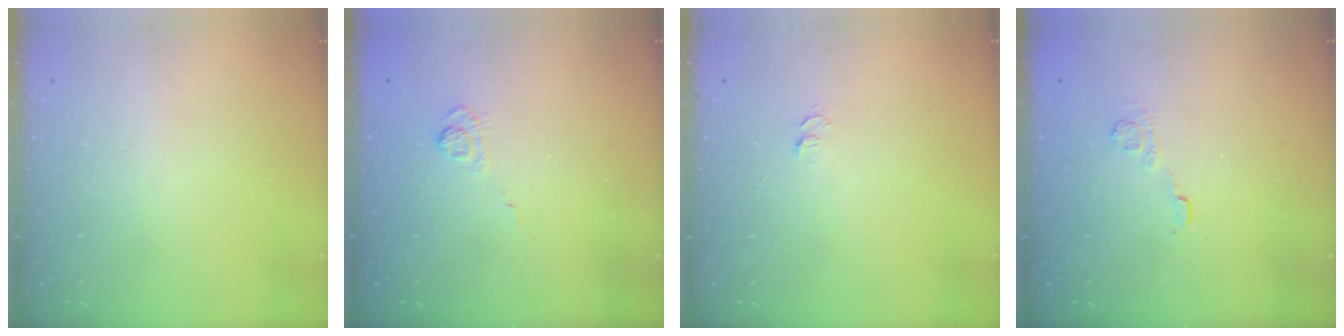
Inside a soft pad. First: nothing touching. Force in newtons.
{"total": 3.8, "press": 3.5, "slide": 1.6}
{"total": 4.2, "press": 4.1, "slide": 0.5}
{"total": 3.5, "press": 3.2, "slide": 1.4}